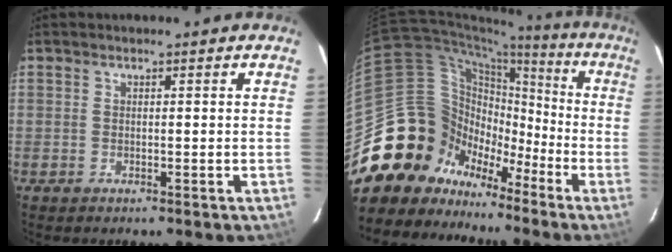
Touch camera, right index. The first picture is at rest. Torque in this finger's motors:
{"motor_torque": [1.04, -1.10, 0.56, -0.02]}